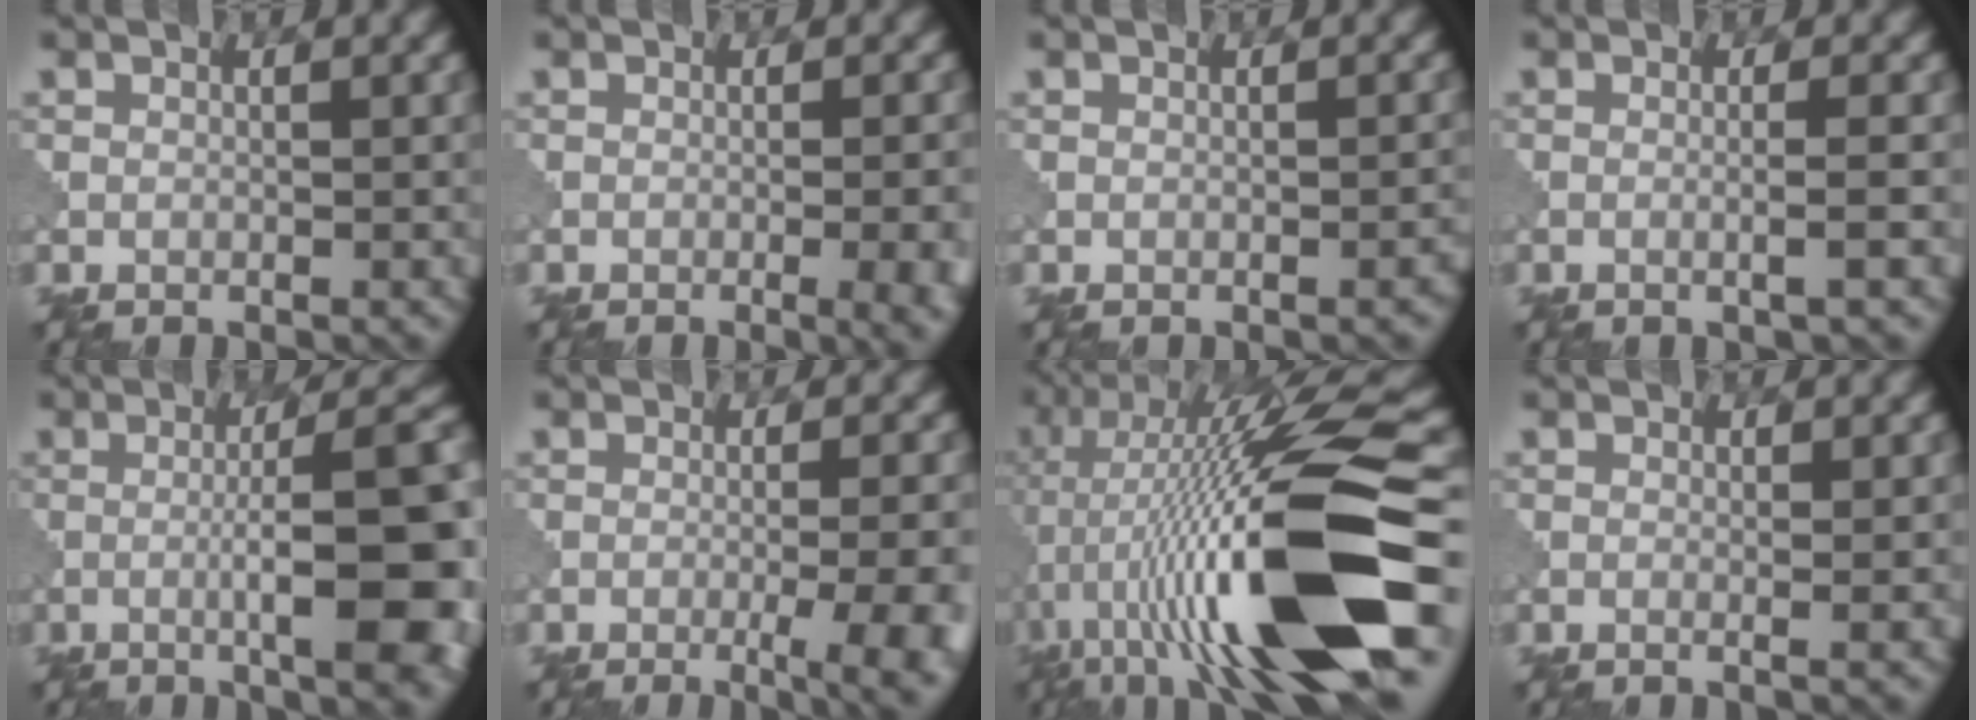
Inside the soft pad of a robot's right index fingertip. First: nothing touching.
{"total": 7.8, "force": [-1.7, 3.8, 6.6], "torque": [-0.024, 0.003, -0.012]}
{"total": 0.9, "force": [-0.4, 0.4, 0.8], "torque": [-0.005, 0.002, -0.007]}
{"total": 2.2, "force": [-0.2, 0.6, 2.1], "torque": [-0.026, 0.000, -0.012]}
{"total": 12.0, "force": [-2.2, 2.8, 11.5], "torque": [-0.141, 0.013, -0.027]}
{"total": 8.0, "force": [-2.6, 2.9, 7.0], "torque": [-0.058, 0.008, -0.029]}
{"total": 17.2, "force": [-3.0, 4.3, 16.4], "torque": [-0.289, 0.026, -0.051]}
{"total": 1.3, "force": [0.0, 0.4, 1.2], "torque": [-0.017, -0.003, -0.003]}